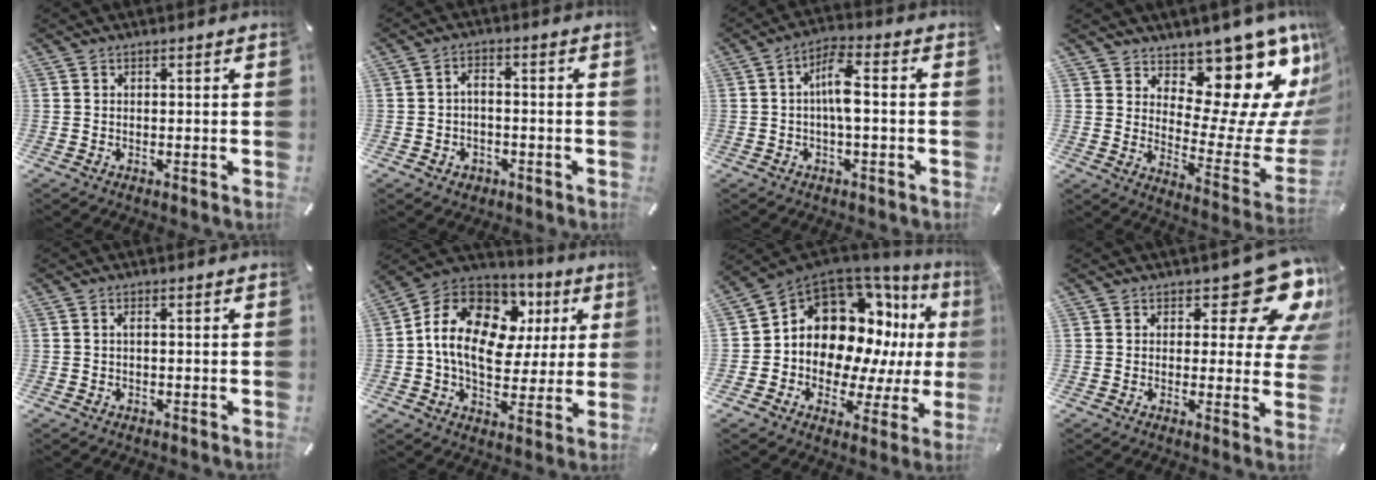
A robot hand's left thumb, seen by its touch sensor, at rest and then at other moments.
{"total": 3.5, "force": [-1.3, 2.7, 1.9], "torque": [-0.035, 0.010, -0.026]}
{"total": 7.4, "force": [-0.5, 2.3, 7.0], "torque": [-0.134, 0.012, -0.010]}
{"total": 14.9, "force": [11.3, 6.4, 7.4], "torque": [-0.081, -0.113, 0.183]}
{"total": 1.0, "force": [-0.1, 0.5, 0.9], "torque": [-0.017, 0.003, -0.003]}
{"total": 16.3, "force": [3.1, 11.9, 10.6], "torque": [-0.202, -0.009, 0.056]}
{"total": 15.7, "force": [4.7, 11.8, 9.3], "torque": [-0.155, -0.060, 0.090]}
{"total": 14.3, "force": [7.8, 6.6, 10.0], "torque": [-0.116, -0.057, 0.131]}